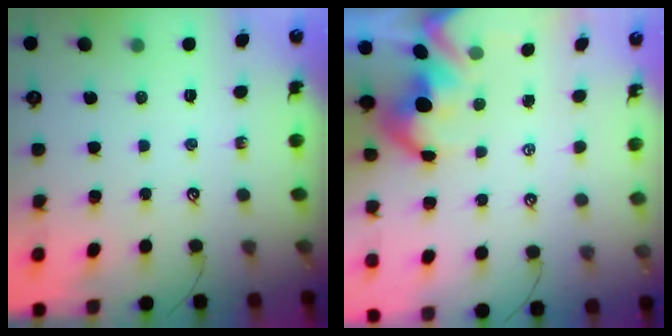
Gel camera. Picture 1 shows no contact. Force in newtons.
{"total": 4.2, "press": 4.0, "slide": 1.0}